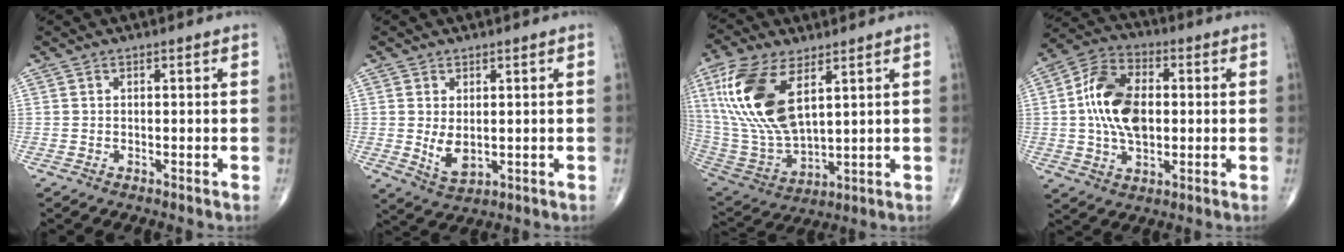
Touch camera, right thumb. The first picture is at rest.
{"total": 4.7, "force": [0.1, 2.7, 3.8], "torque": [-0.063, -0.012, 0.015]}
{"total": 19.6, "force": [7.3, 9.3, 15.5], "torque": [-0.323, -0.025, 0.149]}
{"total": 14.0, "force": [0.6, 8.6, 11.1], "torque": [-0.192, 0.019, 0.007]}